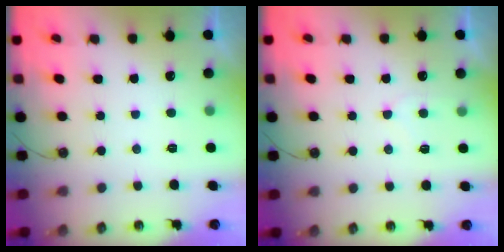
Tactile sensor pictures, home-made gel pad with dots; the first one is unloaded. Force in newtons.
{"total": 5.9, "press": 5.9, "slide": 0.7}